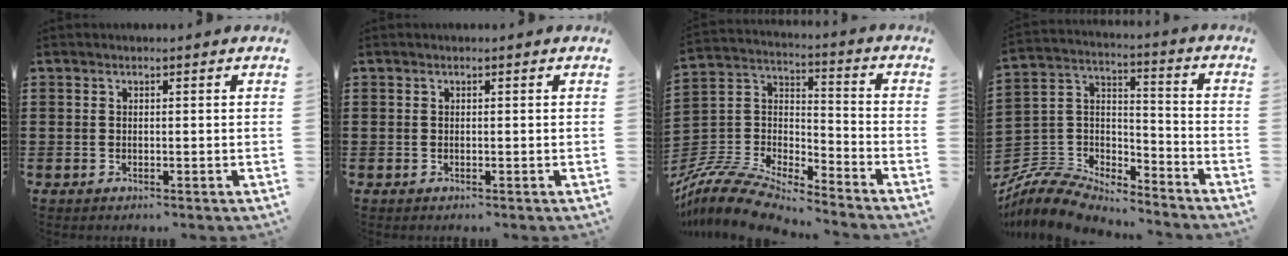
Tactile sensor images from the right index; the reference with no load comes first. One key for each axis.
{"total": 0.0}
{"total": 10.1, "fx": -9.4, "fy": 1.9, "fz": 3.2, "tx": -0.091, "ty": 0.003, "tz": -0.193}
{"total": 8.1, "fx": -7.5, "fy": 2.5, "fz": 1.6, "tx": -0.061, "ty": -0.004, "tz": -0.154}